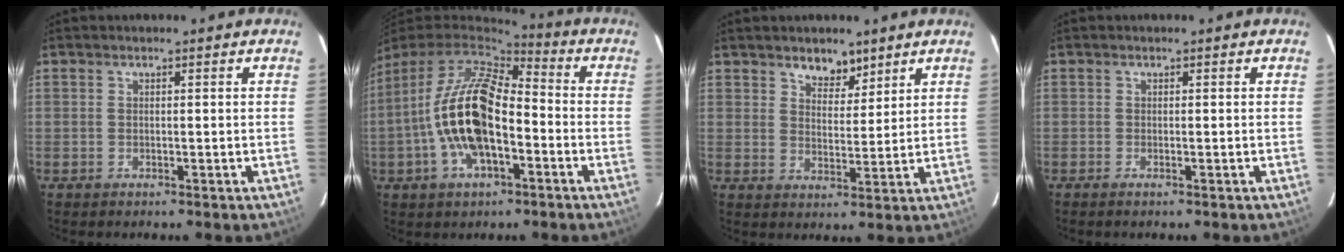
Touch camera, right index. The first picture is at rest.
{"total": 16.4, "force": [-3.9, 7.2, 14.2], "torque": [-0.282, -0.002, -0.074]}
{"total": 5.2, "force": [4.0, 2.6, 2.2], "torque": [-0.023, -0.006, 0.065]}
{"total": 0.5, "force": [-0.4, -0.1, 0.4], "torque": [-0.007, 0.000, -0.008]}